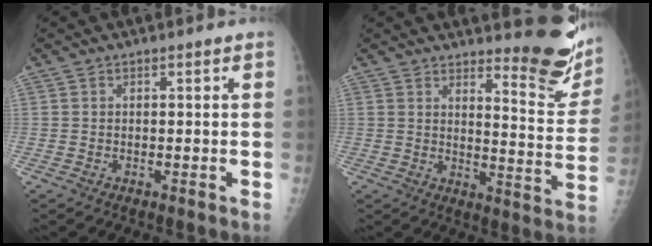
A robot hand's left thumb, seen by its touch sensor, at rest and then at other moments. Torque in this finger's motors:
{"motor_torque": [3.15, 1.86, 0.74, -0.66, 0.12]}